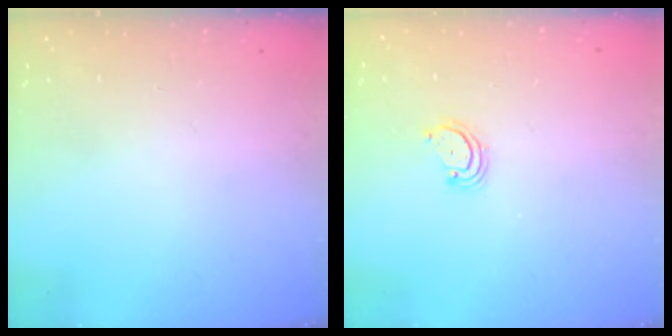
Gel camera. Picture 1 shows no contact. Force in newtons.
{"total": 2.5, "press": 2.5, "slide": 0.3}